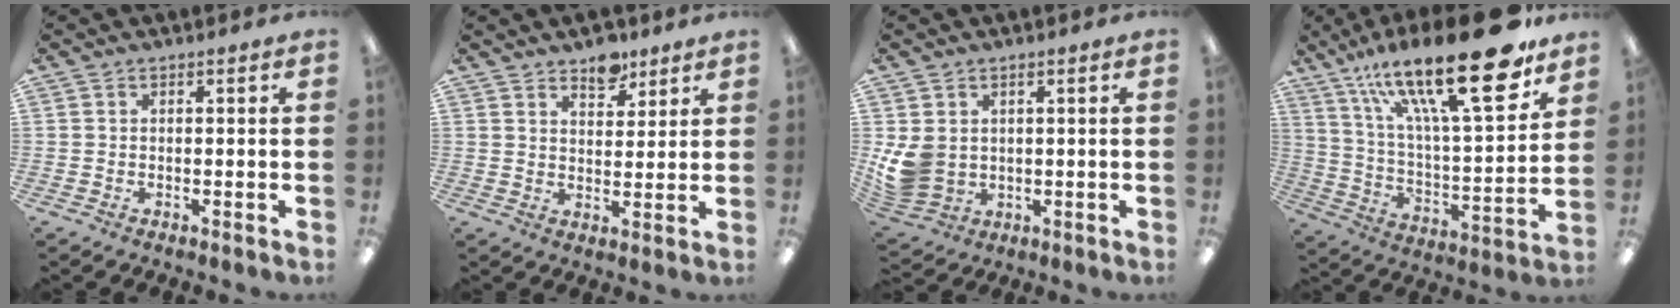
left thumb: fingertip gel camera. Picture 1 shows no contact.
{"total": 6.7, "force": [5.3, 3.4, 2.3], "torque": [-0.010, -0.032, 0.090]}
{"total": 7.9, "force": [1.3, 6.6, 4.3], "torque": [-0.100, -0.004, 0.029]}
{"total": 26.7, "force": [16.8, 7.7, 19.4], "torque": [-0.284, -0.109, 0.267]}